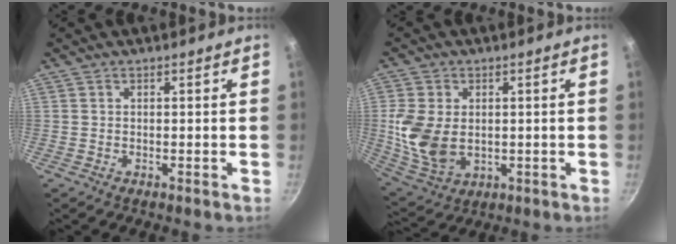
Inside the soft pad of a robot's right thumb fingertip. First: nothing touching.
{"total": 11.3, "force": [0.4, 7.8, 8.2], "torque": [-0.159, -0.015, 0.020]}